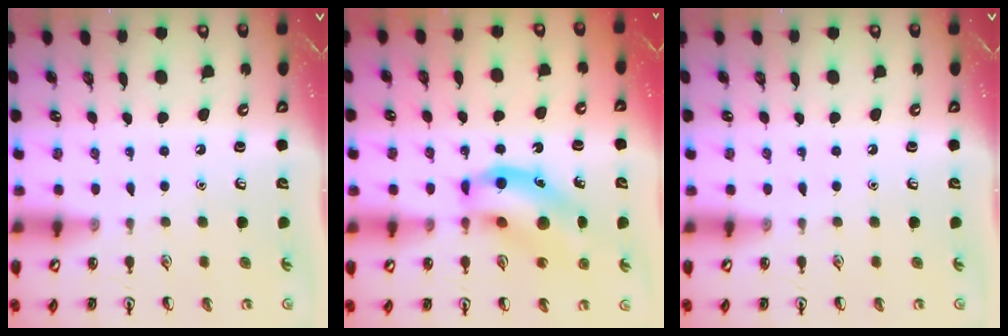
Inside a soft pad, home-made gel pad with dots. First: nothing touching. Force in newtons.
{"total": 12.0, "press": 11.5, "slide": 3.5}
{"total": 0.0}